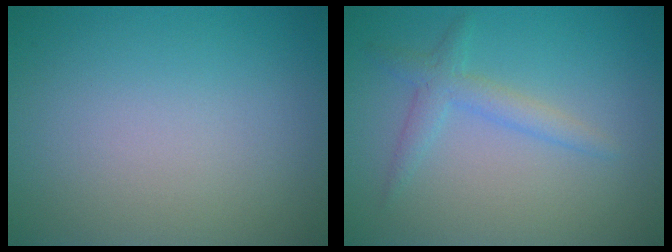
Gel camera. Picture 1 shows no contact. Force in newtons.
{"total": 2.2, "press": 2.2, "slide": 0.1}